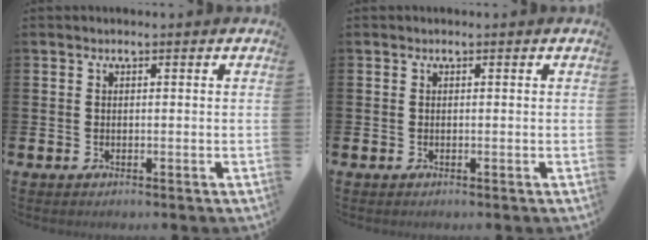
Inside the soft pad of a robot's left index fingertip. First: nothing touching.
{"total": 0.0}